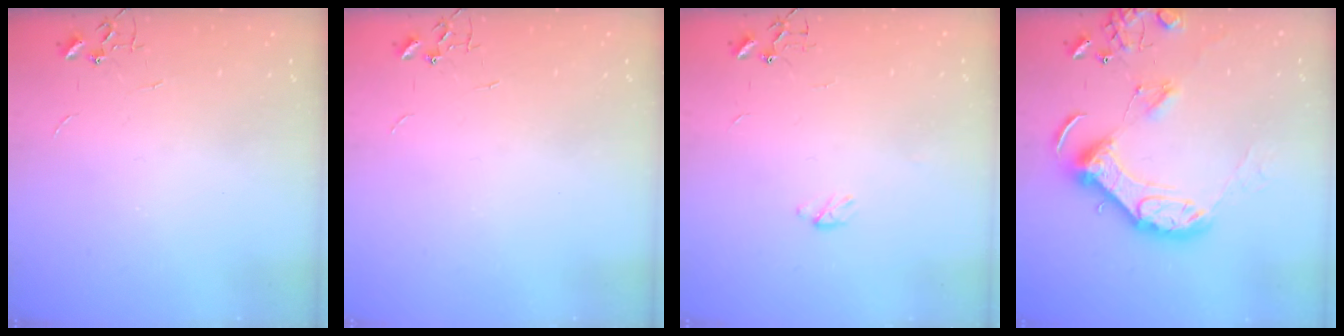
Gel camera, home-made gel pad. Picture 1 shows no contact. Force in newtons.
{"total": 0.0}
{"total": 3.0, "press": 3.0, "slide": 0.5}
{"total": 16.3, "press": 16.1, "slide": 2.1}